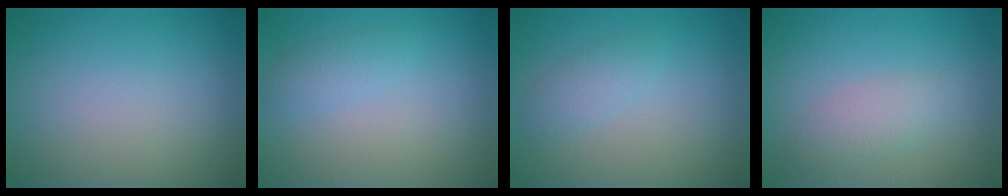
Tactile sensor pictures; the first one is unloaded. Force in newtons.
{"total": 1.3, "press": 1.3, "slide": 0.0}
{"total": 1.6, "press": 1.6, "slide": 0.0}
{"total": 2.3, "press": 2.3, "slide": 0.1}